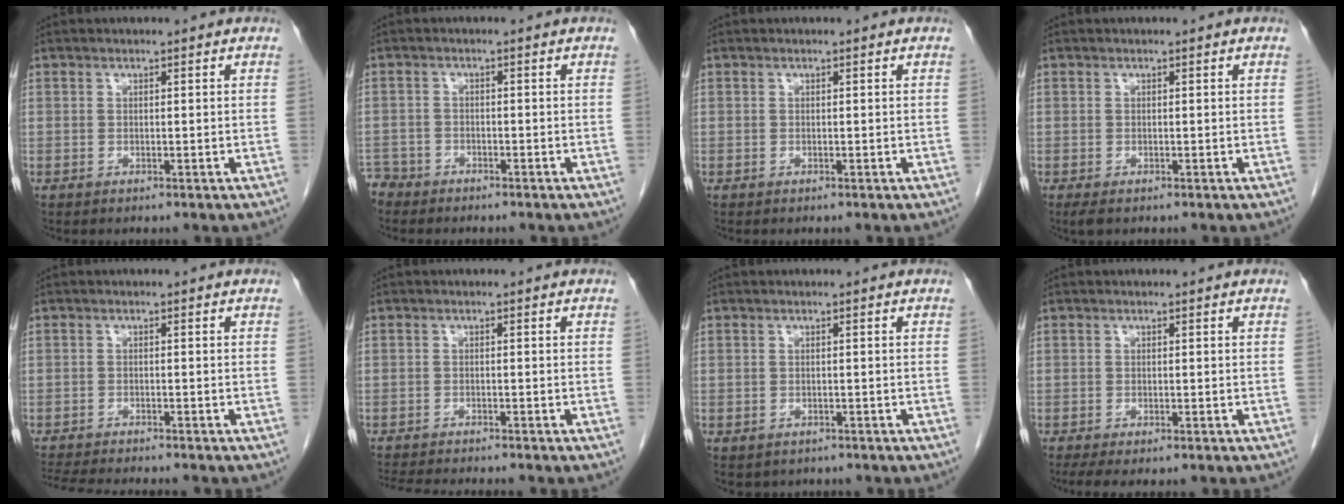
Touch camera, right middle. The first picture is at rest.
{"total": 3.6, "force": [-3.2, 1.5, -0.3], "torque": [0.005, 0.000, -0.065]}
{"total": 0.0}
{"total": 1.7, "force": [-1.1, 0.7, 1.0], "torque": [-0.018, -0.005, -0.014]}
{"total": 9.5, "force": [-8.6, 0.6, 4.0], "torque": [-0.061, -0.017, -0.128]}
{"total": 7.4, "force": [-6.8, 0.2, 2.9], "torque": [-0.044, -0.016, -0.105]}
{"total": 2.8, "force": [-2.2, 1.7, 0.5], "torque": [-0.010, -0.001, -0.026]}
{"total": 3.6, "force": [-2.6, 0.9, 2.4], "torque": [-0.042, -0.014, -0.037]}